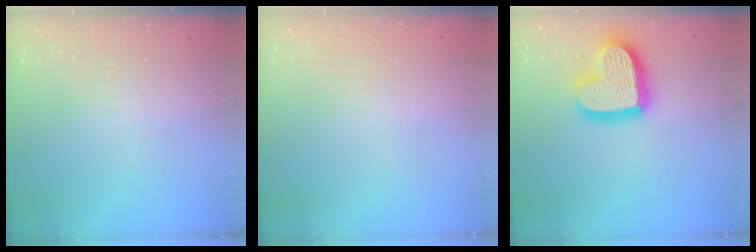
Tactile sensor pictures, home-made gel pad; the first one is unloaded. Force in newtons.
{"total": 0.5, "press": 0.5, "slide": 0.1}
{"total": 17.7, "press": 17.6, "slide": 1.6}